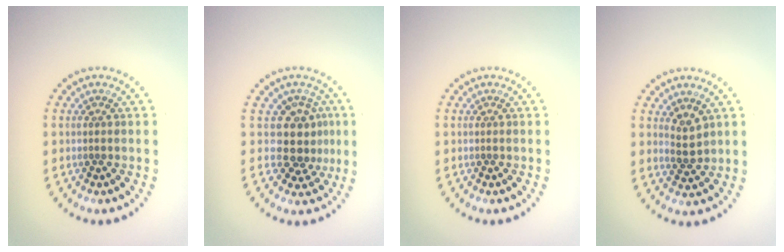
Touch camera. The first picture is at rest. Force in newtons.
{"total": 3.3, "press": 2.5, "slide": 2.1}
{"total": 0.0}
{"total": 1.9, "press": 1.7, "slide": 0.8}